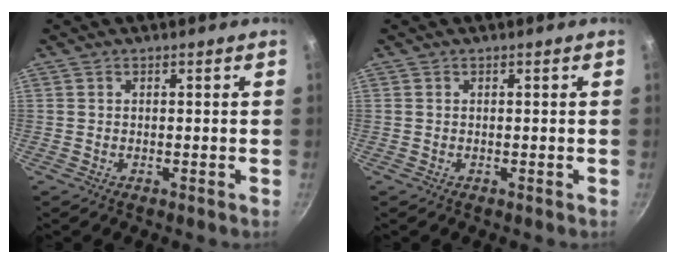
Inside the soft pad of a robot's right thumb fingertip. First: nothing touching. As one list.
[{"total": 0.0}]